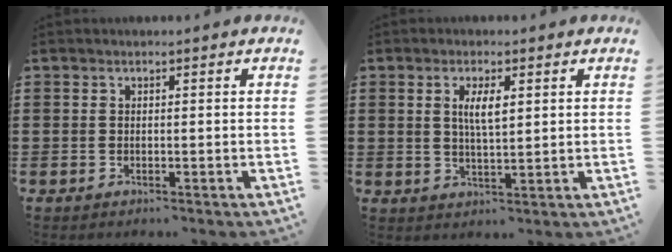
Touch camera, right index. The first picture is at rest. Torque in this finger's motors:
{"motor_torque": [0.19, 0.18, 0.12, 0.05]}